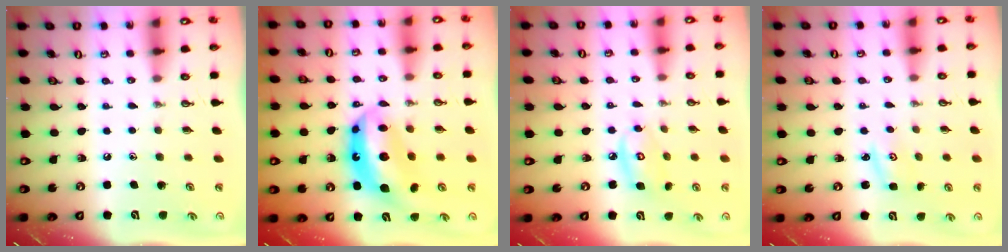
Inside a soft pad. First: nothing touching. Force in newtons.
{"total": 13.6, "press": 13.6, "slide": 1.1}
{"total": 7.3, "press": 7.3, "slide": 0.4}
{"total": 2.8, "press": 2.8, "slide": 0.4}